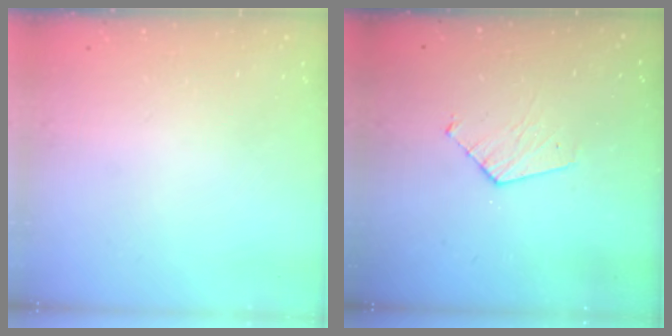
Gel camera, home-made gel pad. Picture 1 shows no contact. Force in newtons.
{"total": 4.9, "press": 4.8, "slide": 0.4}